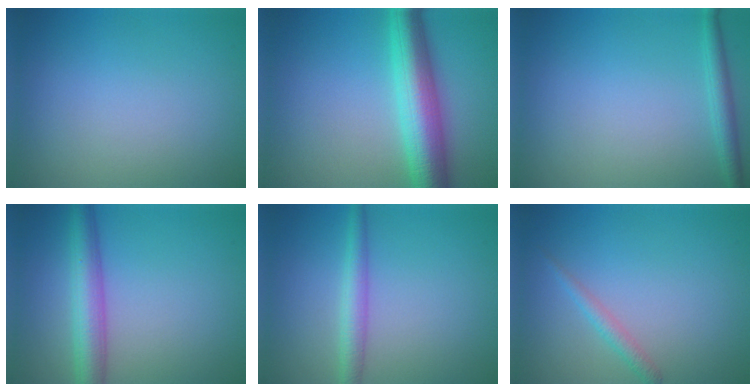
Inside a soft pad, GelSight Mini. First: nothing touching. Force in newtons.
{"total": 7.3, "press": 7.3, "slide": 0.1}
{"total": 1.8, "press": 1.8, "slide": 0.1}
{"total": 4.5, "press": 4.5, "slide": 0.2}
{"total": 2.4, "press": 2.4, "slide": 0.0}
{"total": 1.4, "press": 1.4, "slide": 0.1}